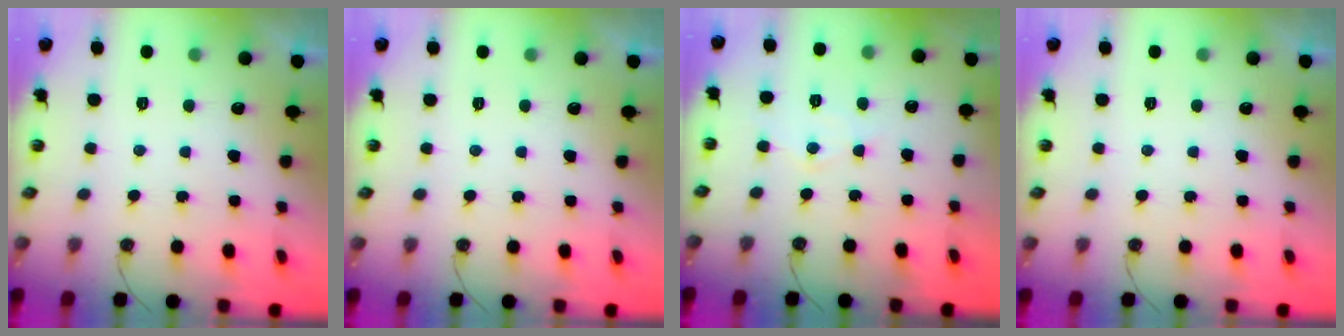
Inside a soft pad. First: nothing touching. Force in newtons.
{"total": 0.0}
{"total": 7.0, "press": 7.0, "slide": 0.8}
{"total": 0.0}